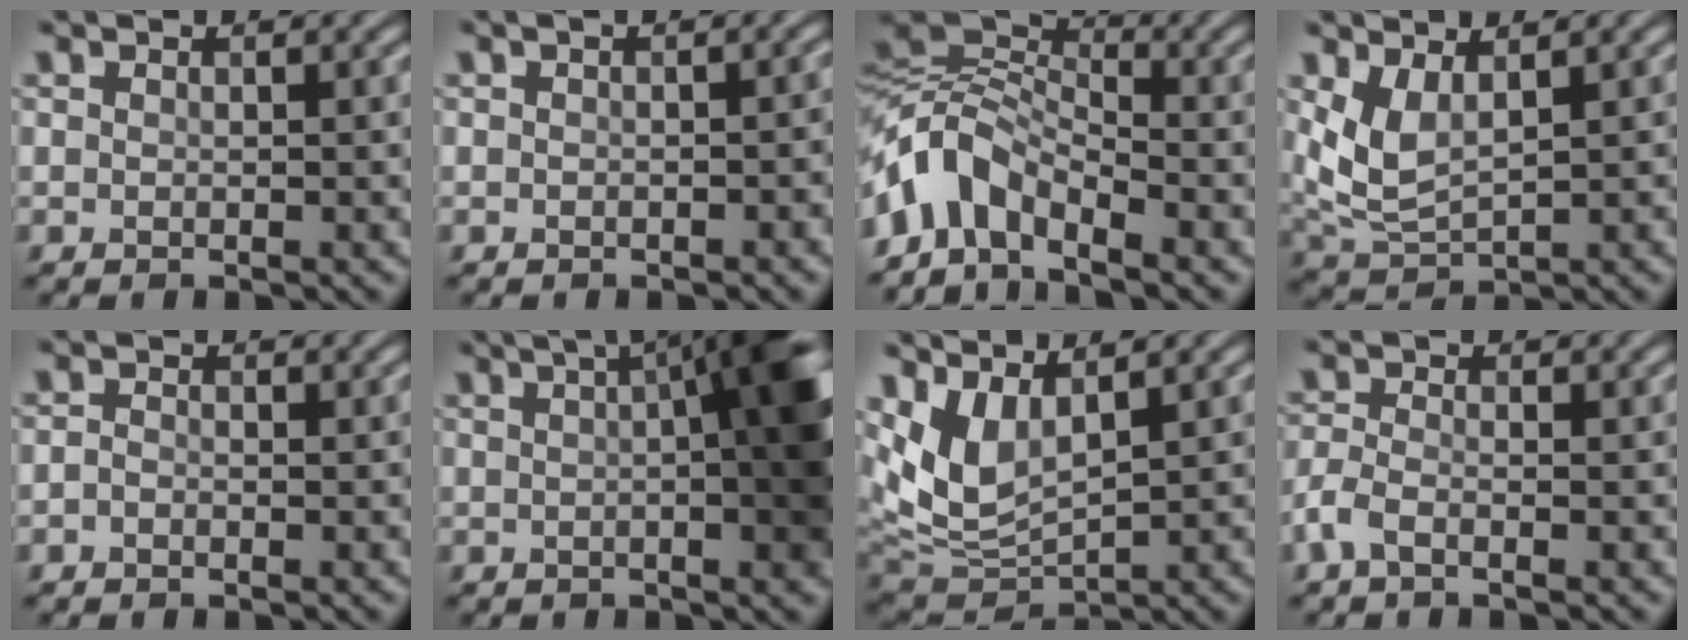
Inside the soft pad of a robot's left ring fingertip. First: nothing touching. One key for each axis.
{"total": 2.7, "fx": -0.2, "fy": 1.4, "fz": 2.3, "tx": -0.025, "ty": 0.003, "tz": -0.009}
{"total": 6.4, "fx": -4.4, "fy": 3.4, "fz": 3.2, "tx": -0.066, "ty": 0.013, "tz": -0.107}
{"total": 4.9, "fx": 1.1, "fy": 2.7, "fz": 3.9, "tx": -0.102, "ty": -0.014, "tz": 0.018}
{"total": 1.5, "fx": -1.4, "fy": 0.6, "fz": -0.1, "tx": -0.006, "ty": -0.001, "tz": -0.037}
{"total": 10.4, "fx": 2.4, "fy": 2.4, "fz": 9.8, "tx": -0.095, "ty": 0.020, "tz": 0.011}
{"total": 7.2, "fx": 2.0, "fy": 4.3, "fz": 5.4, "tx": -0.124, "ty": -0.021, "tz": 0.035}
{"total": 3.4, "fx": -2.9, "fy": 1.1, "fz": 1.5, "tx": -0.052, "ty": -0.003, "tz": -0.070}